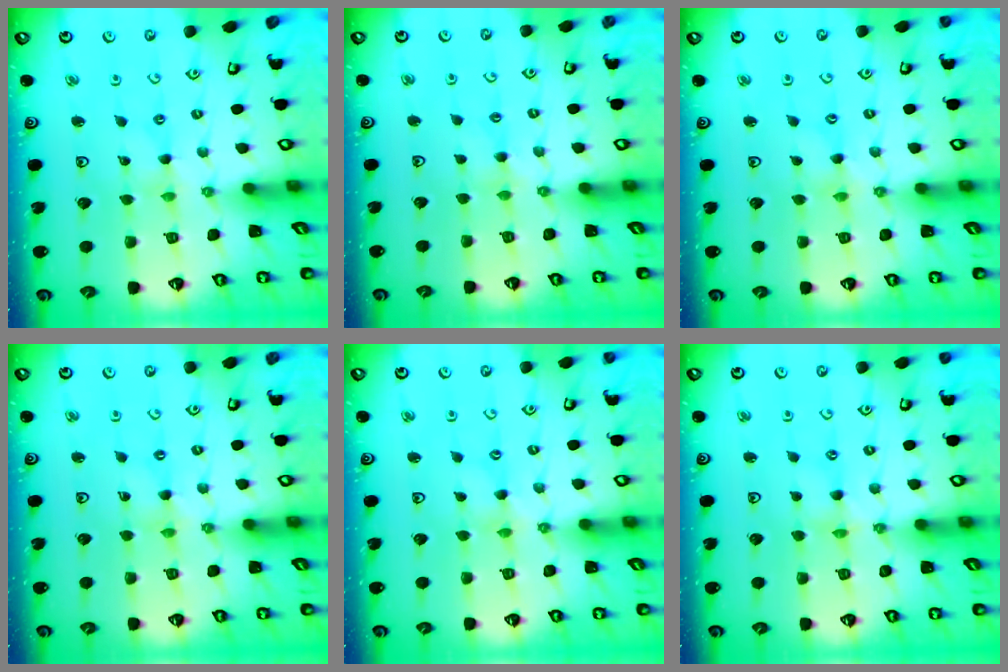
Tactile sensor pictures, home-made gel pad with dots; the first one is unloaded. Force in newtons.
{"total": 2.7, "press": 2.6, "slide": 0.4}
{"total": 0.7, "press": 0.7, "slide": 0.2}
{"total": 0.0}
{"total": 0.7, "press": 0.7, "slide": 0.2}
{"total": 0.0}